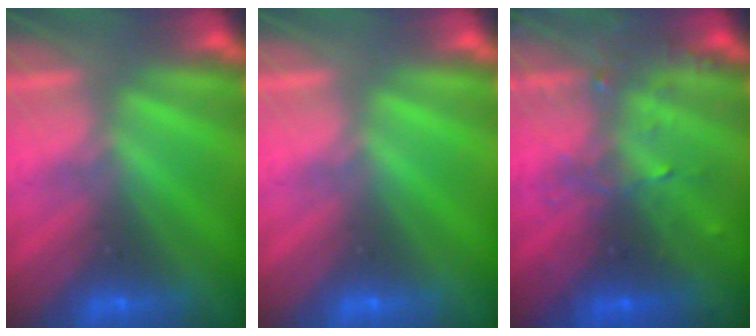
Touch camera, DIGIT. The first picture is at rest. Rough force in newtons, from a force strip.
{"total": 0.0}
{"total": 3.3}